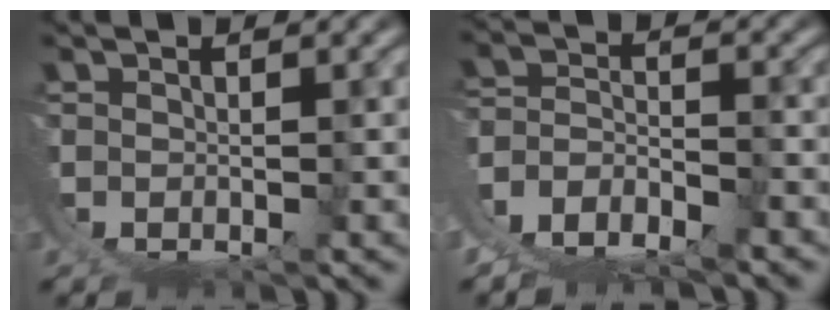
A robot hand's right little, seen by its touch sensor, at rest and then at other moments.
{"total": 8.7, "force": [0.0, 7.7, 4.1], "torque": [-0.132, -0.032, -0.005]}